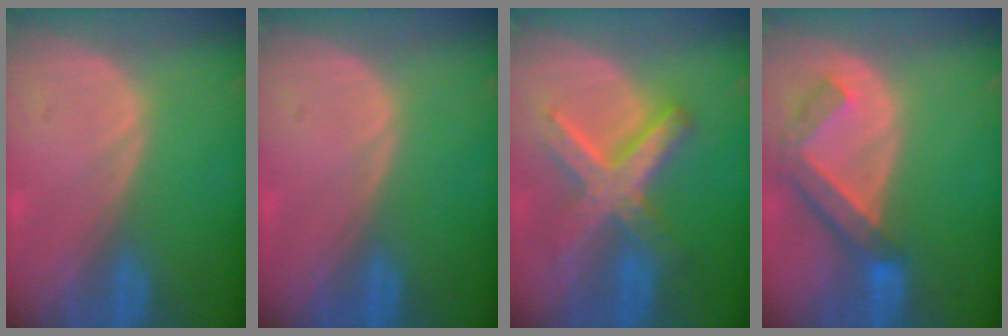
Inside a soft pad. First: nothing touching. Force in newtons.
{"total": 0.0}
{"total": 8.9, "press": 8.9, "slide": 0.7}
{"total": 6.3, "press": 5.9, "slide": 2.2}